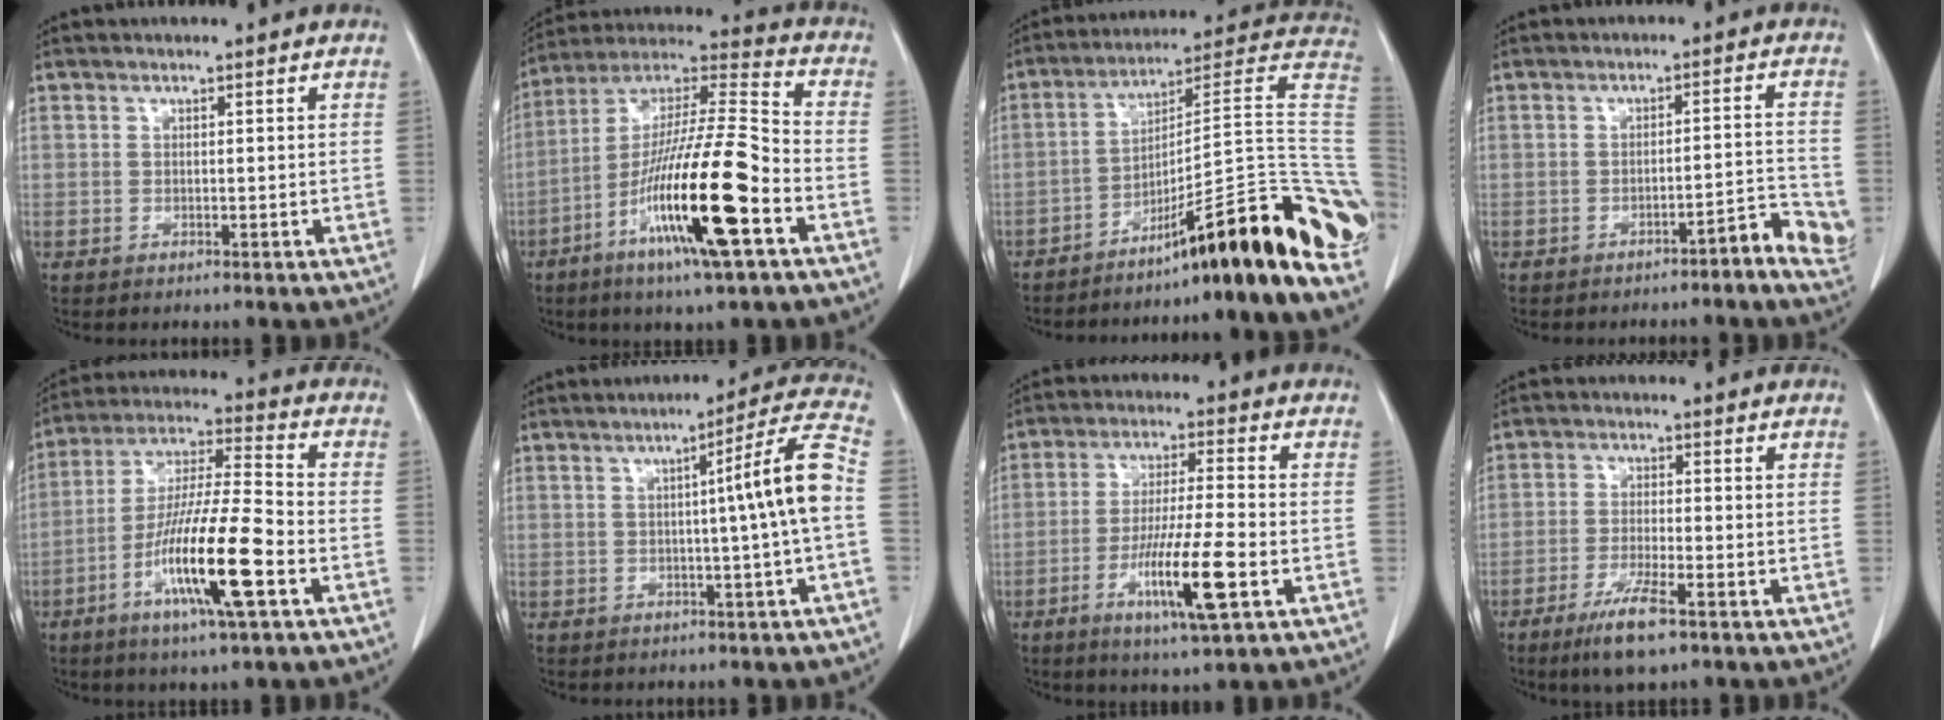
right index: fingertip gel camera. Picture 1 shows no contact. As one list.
[{"total": 20.5, "force": [-8.1, 1.2, 18.8], "torque": [-0.356, -0.022, -0.151]}, {"total": 23.3, "force": [-16.8, -1.5, 16.1], "torque": [-0.109, 0.031, -0.260]}, {"total": 4.8, "force": [-2.8, 0.5, 3.8], "torque": [-0.035, 0.011, -0.038]}, {"total": 15.4, "force": [-6.1, 0.6, 14.2], "torque": [-0.271, -0.012, -0.113]}, {"total": 8.9, "force": [-0.3, -1.5, 8.8], "torque": [-0.115, 0.016, -0.005]}, {"total": 11.2, "force": [-4.3, 0.2, 10.4], "torque": [-0.188, -0.017, -0.077]}, {"total": 6.8, "force": [-4.2, 0.8, 5.2], "torque": [-0.099, -0.013, -0.073]}]